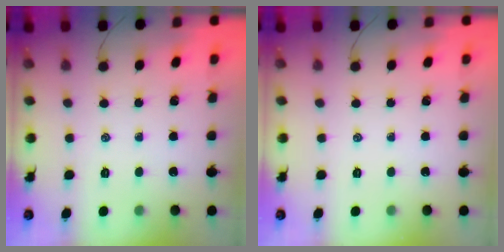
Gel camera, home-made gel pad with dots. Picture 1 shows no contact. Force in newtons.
{"total": 0.0}